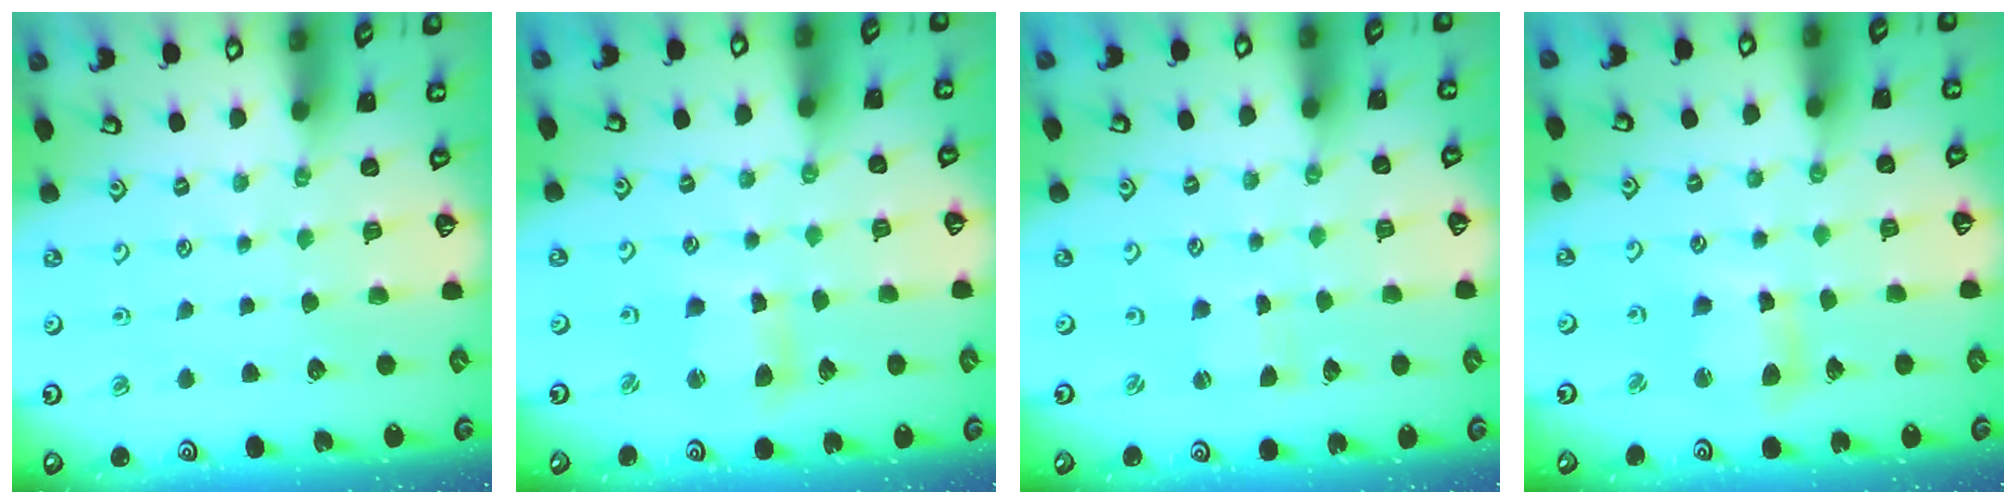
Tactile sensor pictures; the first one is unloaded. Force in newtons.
{"total": 5.1, "press": 5.0, "slide": 0.7}
{"total": 0.9, "press": 0.9, "slide": 0.0}
{"total": 7.8, "press": 7.7, "slide": 1.3}